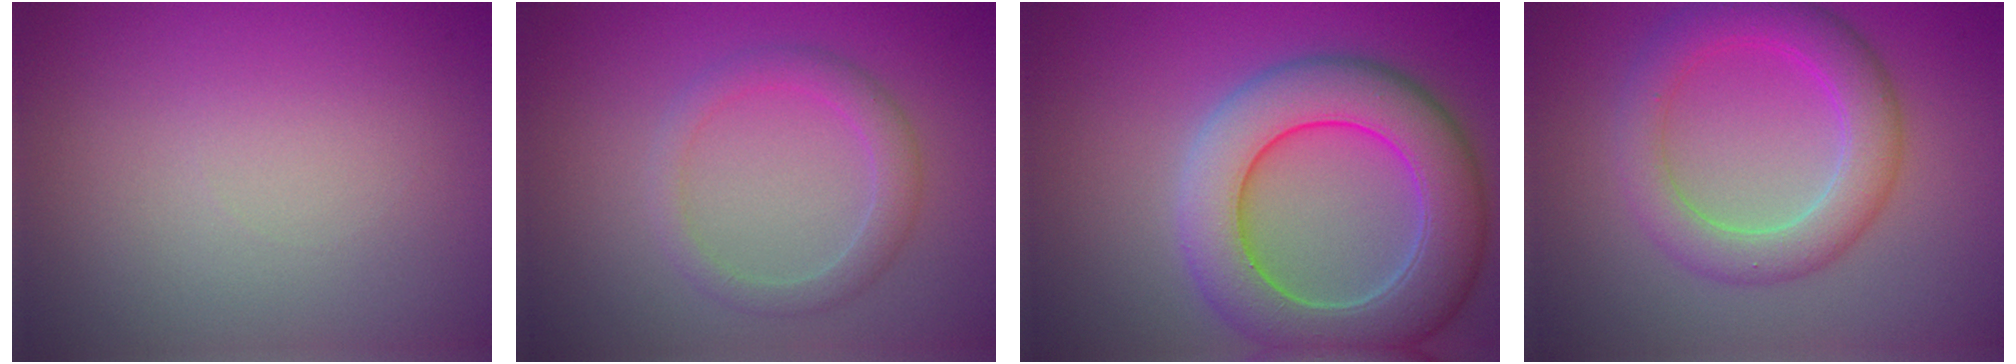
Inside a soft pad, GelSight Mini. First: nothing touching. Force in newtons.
{"total": 2.4, "press": 2.4, "slide": 0.1}
{"total": 9.2, "press": 9.2, "slide": 0.6}
{"total": 5.0, "press": 5.0, "slide": 0.2}